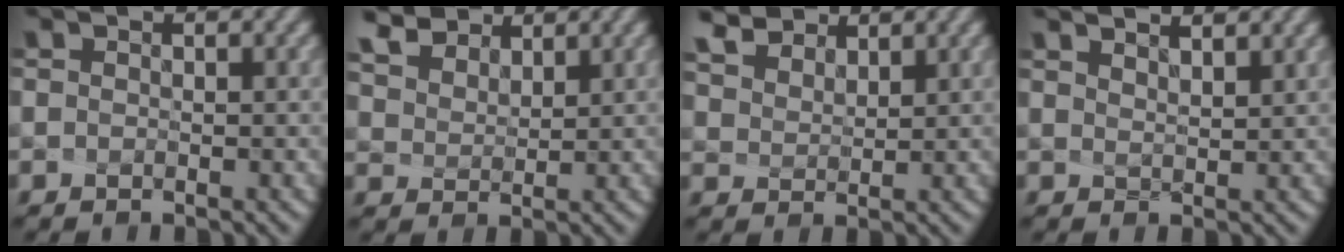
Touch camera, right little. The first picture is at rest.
{"total": 5.4, "force": [4.3, 2.6, 1.8], "torque": [-0.087, 0.000, 0.095]}
{"total": 4.6, "force": [3.8, 2.0, 1.5], "torque": [-0.074, -0.003, 0.082]}
{"total": 2.2, "force": [2.1, -0.2, 0.8], "torque": [-0.020, -0.008, 0.056]}